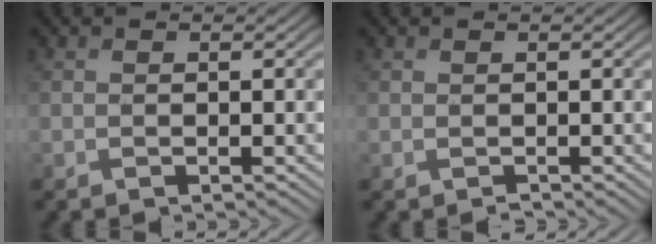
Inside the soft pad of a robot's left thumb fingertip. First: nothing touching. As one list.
[{"total": 0.0}]